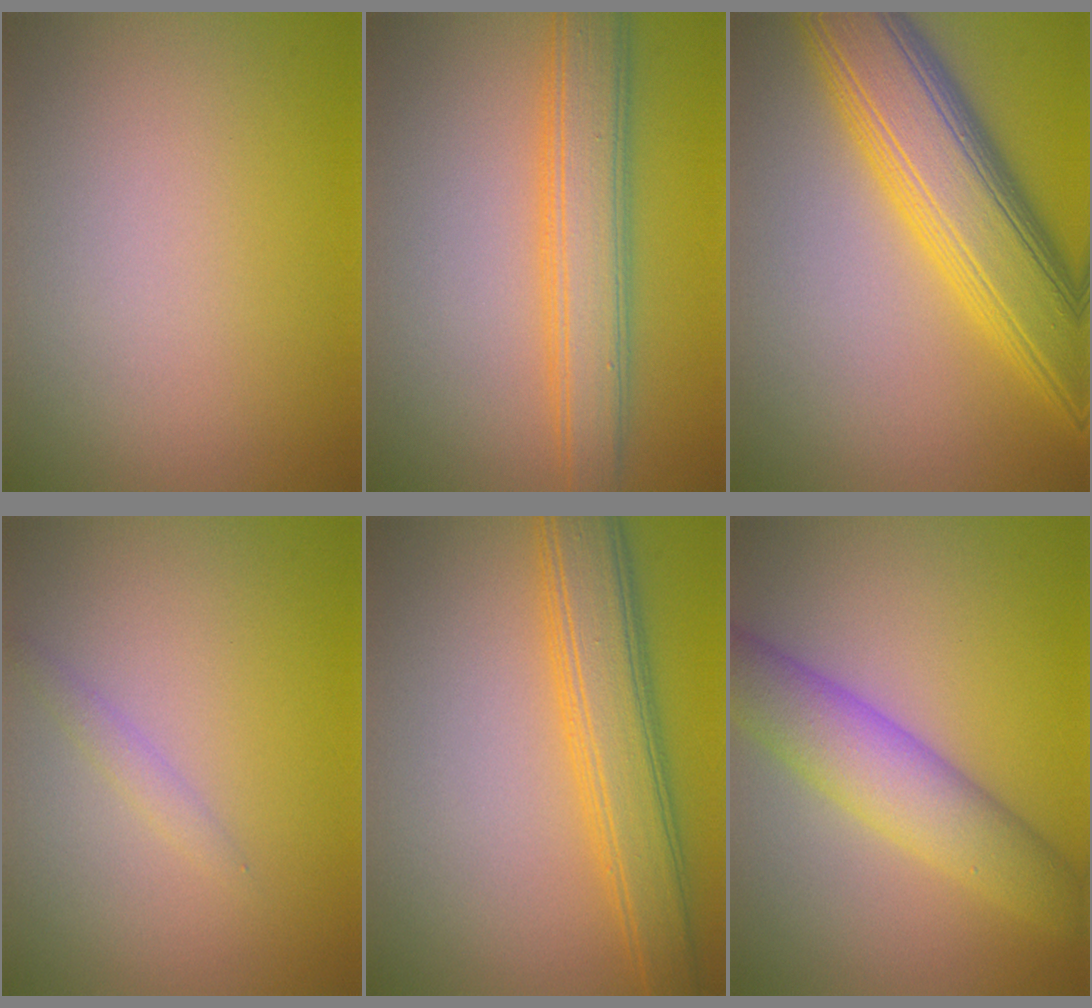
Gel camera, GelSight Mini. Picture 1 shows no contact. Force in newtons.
{"total": 5.4, "press": 5.4, "slide": 0.1}
{"total": 10.3, "press": 10.3, "slide": 0.2}
{"total": 1.0, "press": 0.9, "slide": 0.1}
{"total": 6.1, "press": 6.1, "slide": 0.2}
{"total": 6.1, "press": 6.1, "slide": 0.1}